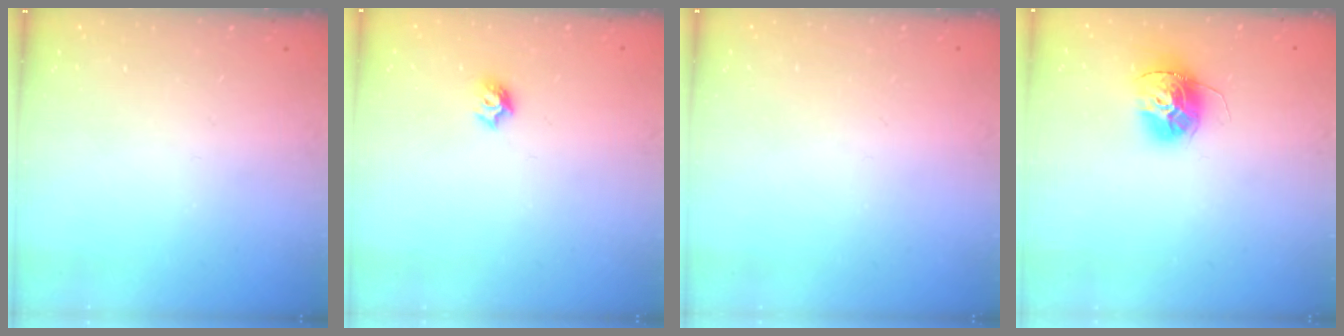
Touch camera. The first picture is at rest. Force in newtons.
{"total": 5.1, "press": 5.1, "slide": 0.6}
{"total": 0.8, "press": 0.8, "slide": 0.0}
{"total": 13.0, "press": 12.9, "slide": 1.2}